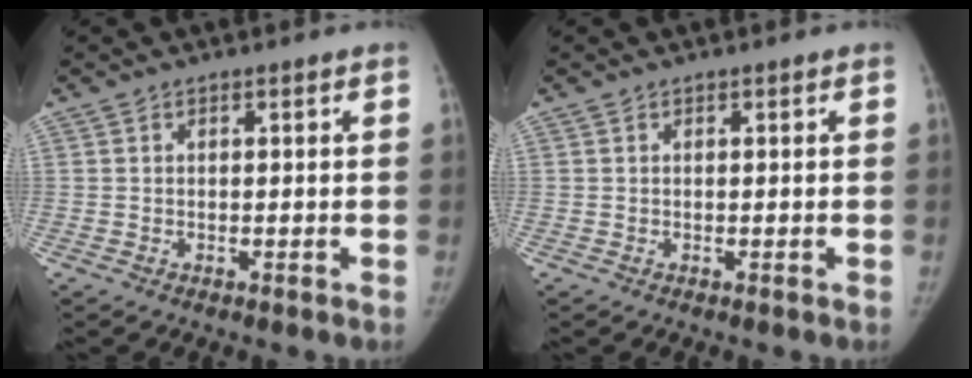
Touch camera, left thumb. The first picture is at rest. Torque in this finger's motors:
{"motor_torque": [-0.07, 0.07, 0.10, -0.07, 0.00]}